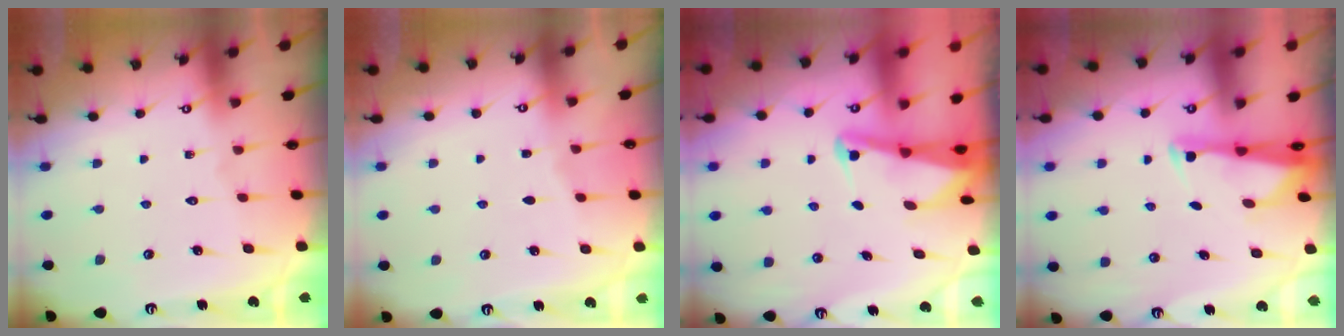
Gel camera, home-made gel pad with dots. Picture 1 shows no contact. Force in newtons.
{"total": 1.7, "press": 1.6, "slide": 0.3}
{"total": 2.5, "press": 2.4, "slide": 0.6}
{"total": 2.9, "press": 2.8, "slide": 0.7}